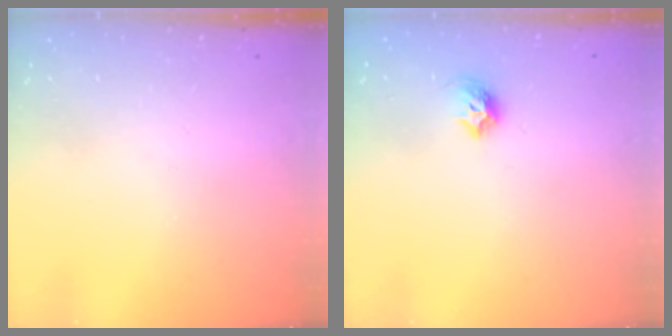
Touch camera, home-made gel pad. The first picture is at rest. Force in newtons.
{"total": 7.1, "press": 7.0, "slide": 0.8}